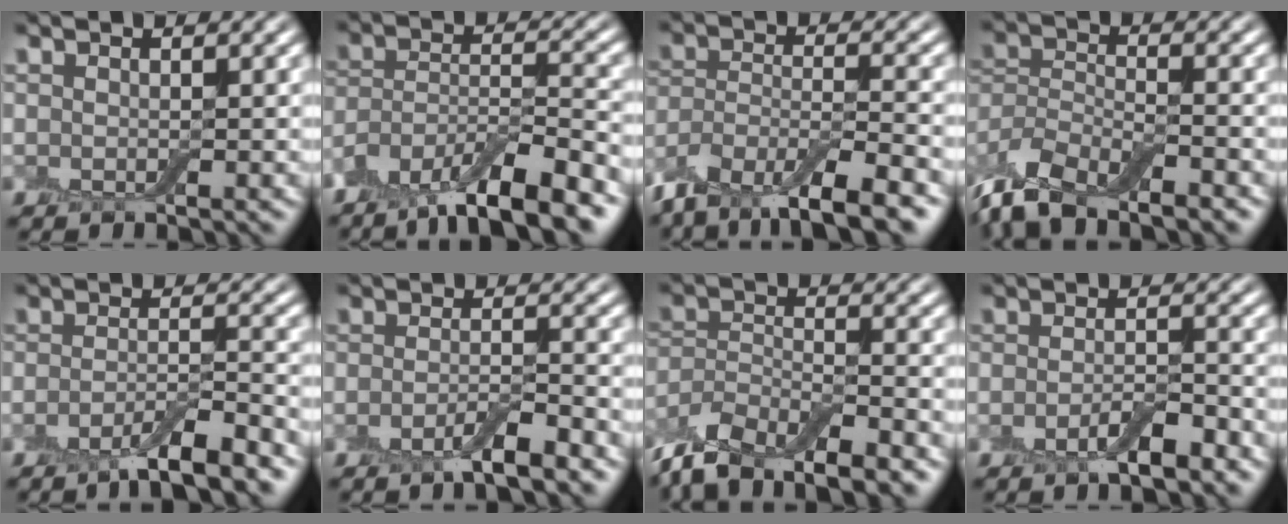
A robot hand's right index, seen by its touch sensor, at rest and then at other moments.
{"total": 10.0, "force": [-7.4, 2.8, 6.2], "torque": [-0.102, 0.000, -0.135]}
{"total": 9.6, "force": [-7.3, 3.1, 5.4], "torque": [-0.096, -0.004, -0.137]}
{"total": 9.3, "force": [-7.2, 3.4, 4.8], "torque": [-0.085, -0.008, -0.134]}
{"total": 5.6, "force": [-3.8, 1.1, 4.0], "torque": [-0.060, 0.001, -0.070]}
{"total": 3.4, "force": [-2.3, 0.6, 2.5], "torque": [-0.043, 0.001, -0.050]}
{"total": 9.4, "force": [-7.3, 3.3, 4.8], "torque": [-0.085, -0.005, -0.137]}
{"total": 3.3, "force": [-2.1, 1.0, 2.4], "torque": [-0.046, 0.002, -0.041]}